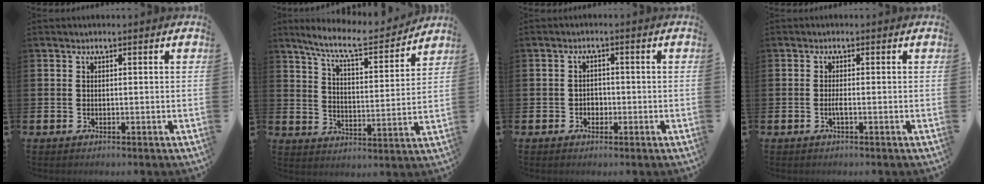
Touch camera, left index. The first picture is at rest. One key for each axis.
{"total": 8.8, "fx": 7.8, "fy": 1.4, "fz": 3.8, "tx": -0.098, "ty": -0.044, "tz": 0.135}
{"total": 1.7, "fx": -0.7, "fy": 1.5, "fz": 0.5, "tx": 0.000, "ty": -0.001, "tz": -0.020}
{"total": 1.1, "fx": -0.4, "fy": 0.1, "fz": 1.0, "tx": -0.023, "ty": 0.001, "tz": -0.007}